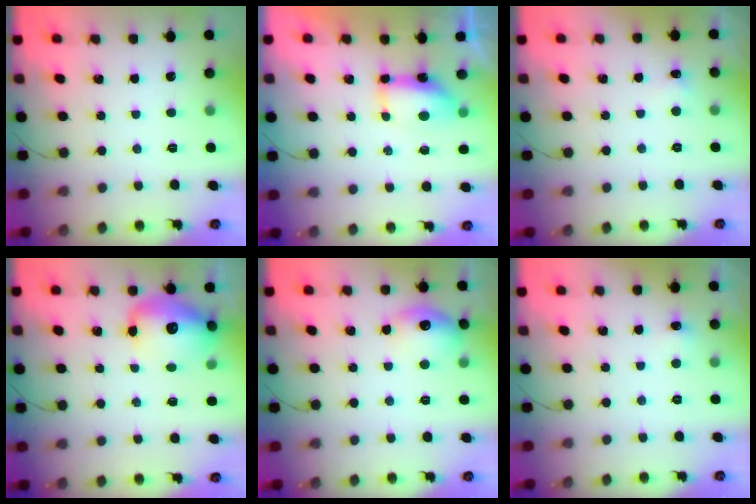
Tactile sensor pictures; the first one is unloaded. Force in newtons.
{"total": 7.3, "press": 7.3, "slide": 0.6}
{"total": 3.9, "press": 3.7, "slide": 1.3}
{"total": 14.2, "press": 13.7, "slide": 3.7}
{"total": 11.8, "press": 11.7, "slide": 0.7}
{"total": 4.1, "press": 3.9, "slide": 1.1}